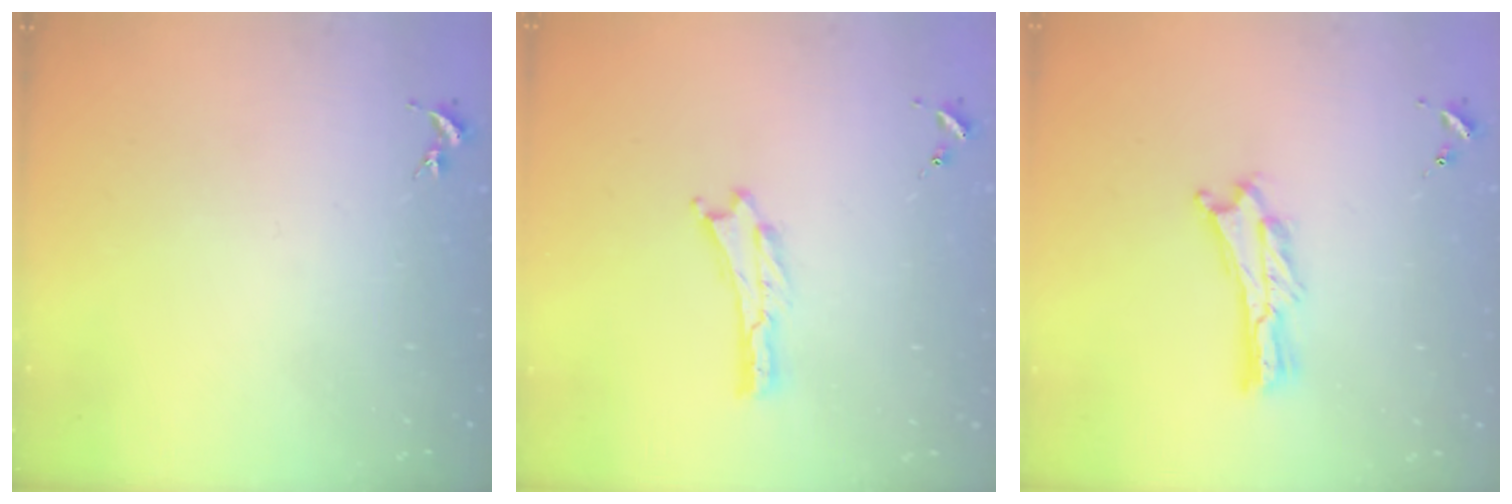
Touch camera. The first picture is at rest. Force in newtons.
{"total": 0.0}
{"total": 1.3, "press": 1.3, "slide": 0.3}